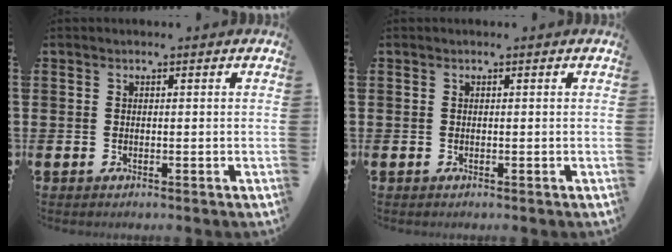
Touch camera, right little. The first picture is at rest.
{"total": 0.0}